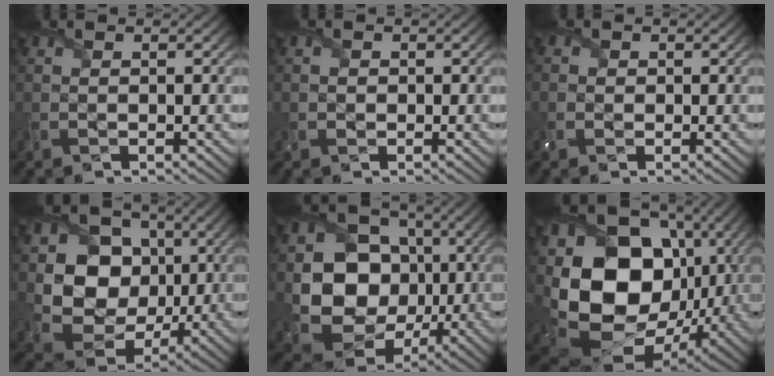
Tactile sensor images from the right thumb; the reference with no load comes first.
{"total": 0.9, "force": [-0.1, 0.8, 0.2], "torque": [-0.004, -0.005, -0.001]}
{"total": 1.5, "force": [-0.2, 1.5, 0.3], "torque": [-0.009, -0.001, -0.007]}
{"total": 12.0, "force": [1.5, 10.4, 5.8], "torque": [-0.128, -0.007, 0.016]}
{"total": 14.0, "force": [-0.2, 12.1, 7.0], "torque": [-0.154, -0.036, -0.007]}
{"total": 19.5, "force": [0.8, 15.5, 11.9], "torque": [-0.269, -0.044, 0.040]}